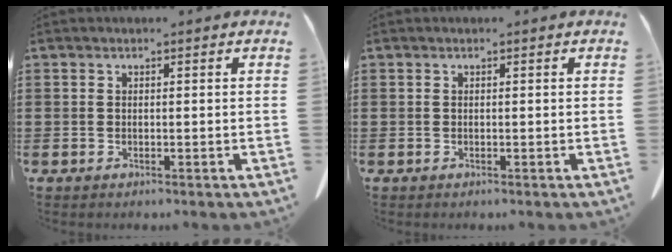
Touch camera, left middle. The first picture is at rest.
{"total": 0.0}